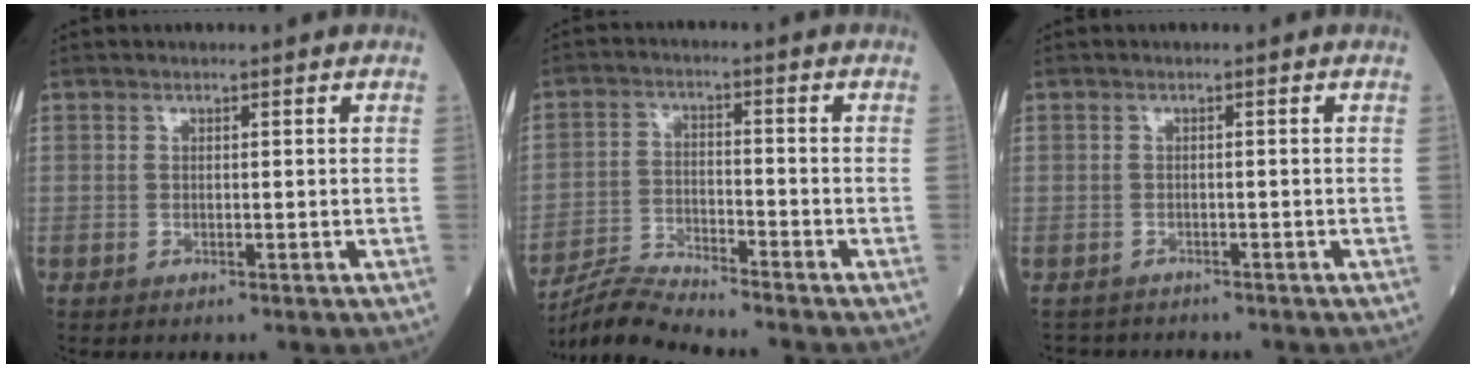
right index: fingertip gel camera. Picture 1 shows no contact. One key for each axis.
{"total": 6.7, "fx": -6.6, "fy": -1.1, "fz": 0.7, "tx": -0.021, "ty": -0.010, "tz": -0.126}
{"total": 2.9, "fx": -2.6, "fy": 1.2, "fz": -0.5, "tx": 0.001, "ty": -0.002, "tz": -0.048}